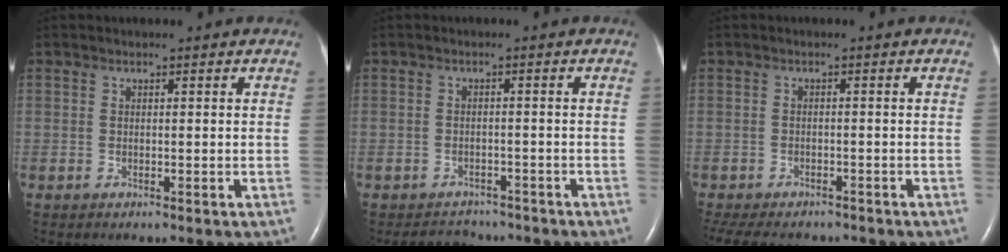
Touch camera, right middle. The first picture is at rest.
{"total": 4.0, "force": [-3.6, 1.6, -0.2], "torque": [-0.003, 0.003, -0.052]}
{"total": 11.6, "force": [-9.8, 4.3, 4.5], "torque": [-0.099, -0.009, -0.129]}